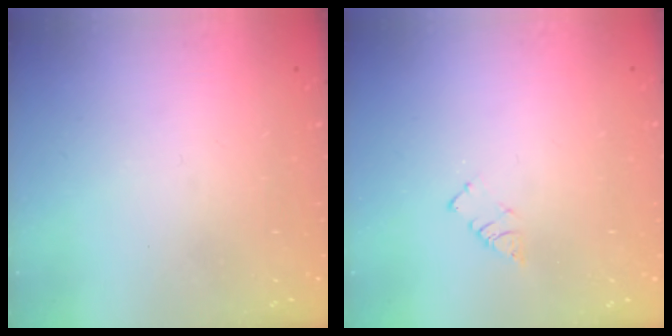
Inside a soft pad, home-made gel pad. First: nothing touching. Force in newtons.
{"total": 2.9, "press": 2.9, "slide": 0.4}